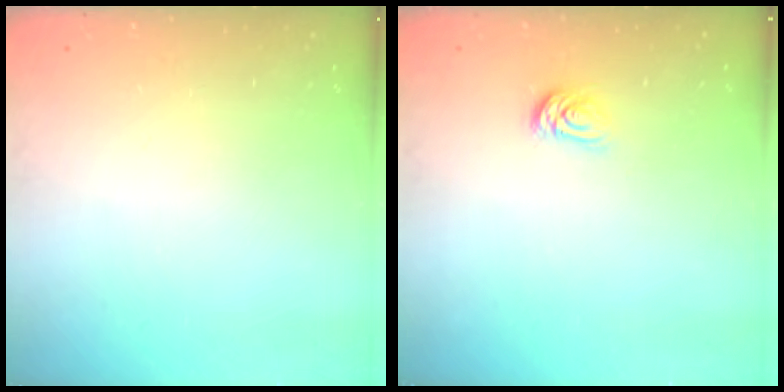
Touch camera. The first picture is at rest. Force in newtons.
{"total": 4.0, "press": 4.0, "slide": 0.5}